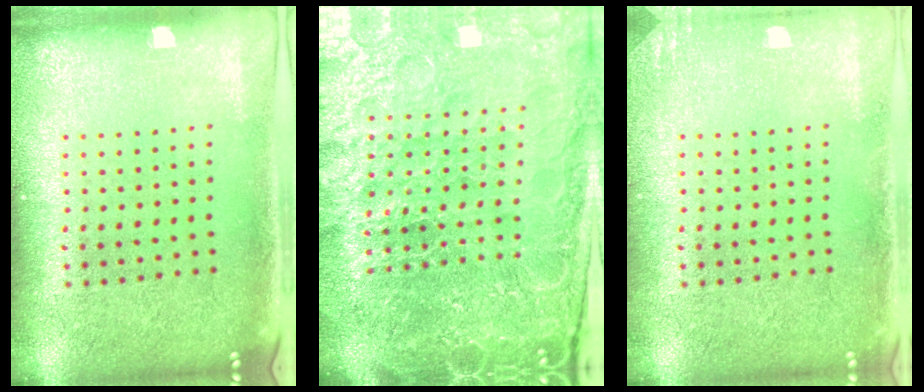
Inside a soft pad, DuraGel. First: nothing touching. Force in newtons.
{"total": 6.0, "press": 5.3, "slide": 2.7}
{"total": 1.1, "press": 1.1, "slide": 0.1}